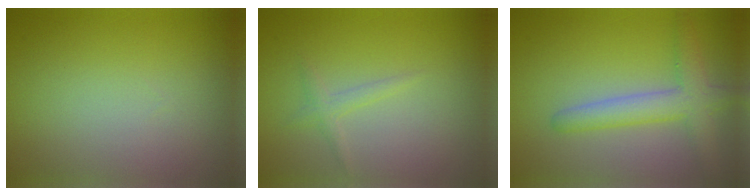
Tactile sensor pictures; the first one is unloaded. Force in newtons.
{"total": 1.1, "press": 1.1, "slide": 0.1}
{"total": 4.0, "press": 4.0, "slide": 0.3}